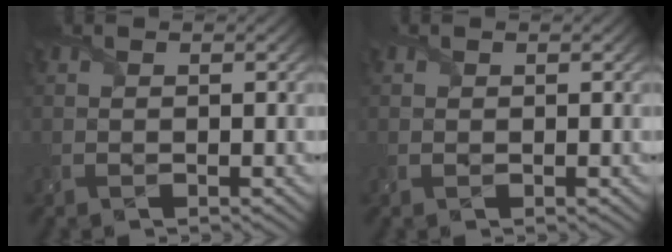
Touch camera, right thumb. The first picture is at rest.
{"total": 0.0}